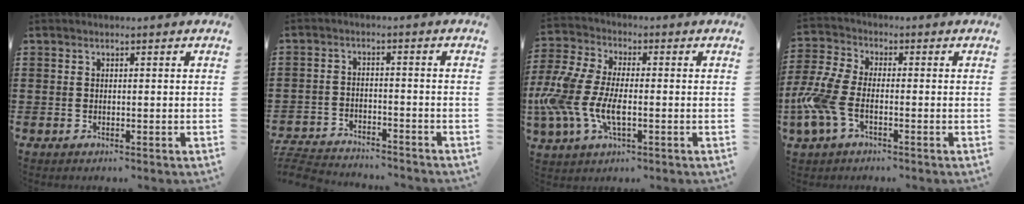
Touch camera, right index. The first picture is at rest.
{"total": 4.6, "force": [-4.6, 0.4, 0.5], "torque": [-0.024, -0.002, -0.098]}
{"total": 9.7, "force": [-2.3, 4.7, 8.2], "torque": [-0.218, -0.018, -0.051]}
{"total": 7.1, "force": [-2.9, 3.3, 5.6], "torque": [-0.160, -0.014, -0.064]}